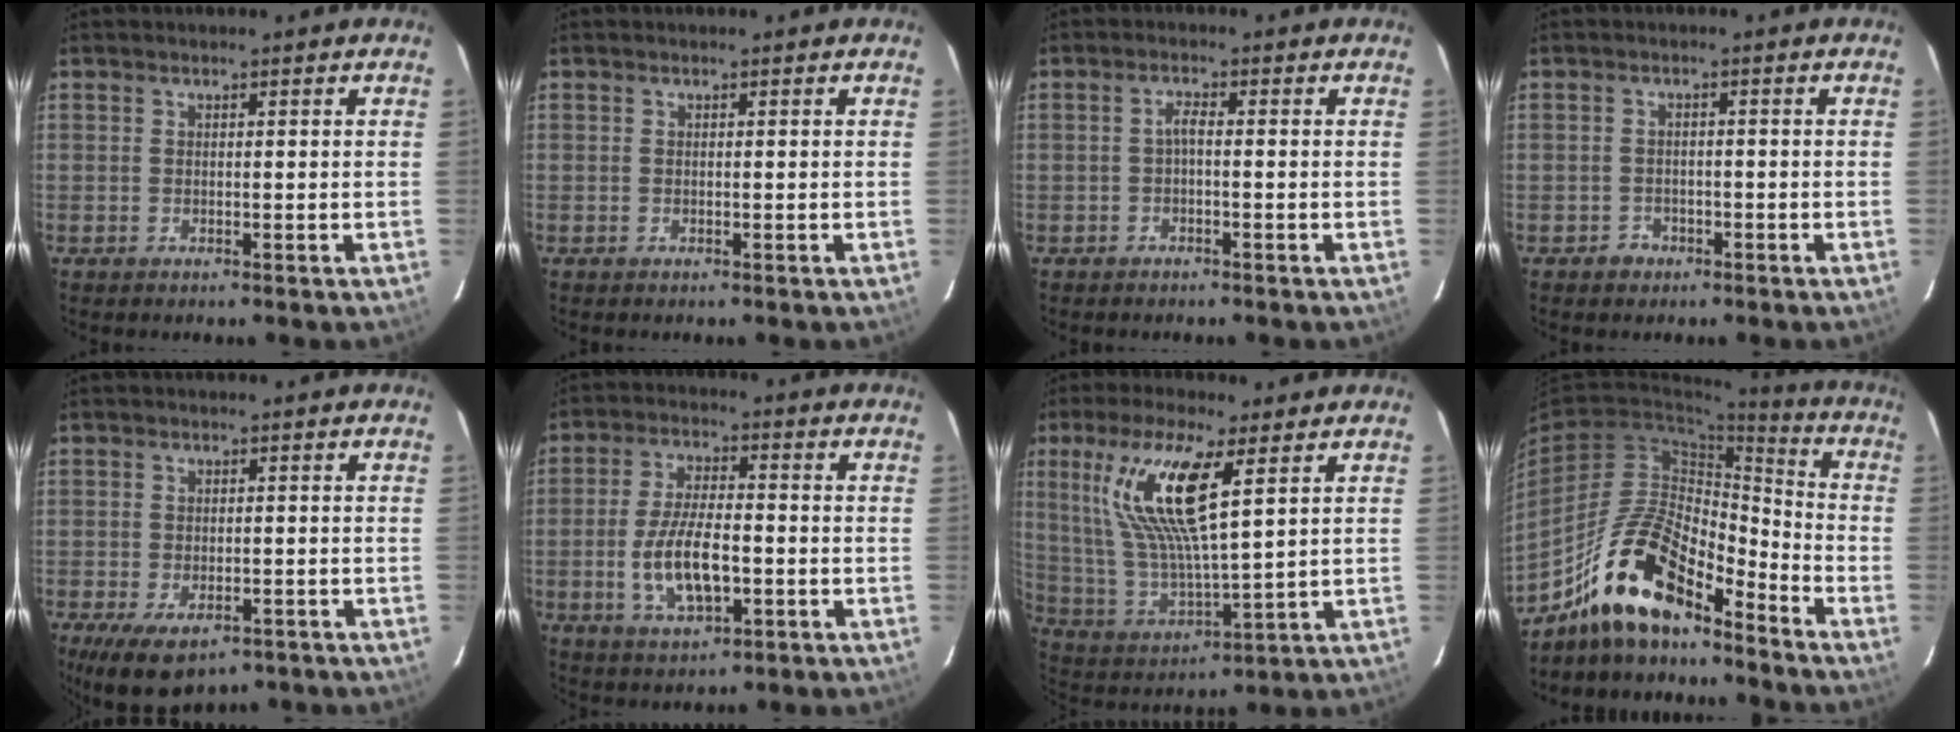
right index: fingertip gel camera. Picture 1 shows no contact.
{"total": 0.0}
{"total": 1.5, "force": [-0.6, 0.2, 1.4], "torque": [-0.028, 0.005, -0.012]}
{"total": 2.3, "force": [-1.4, 1.8, -0.1], "torque": [-0.003, 0.005, -0.019]}
{"total": 8.5, "force": [-5.1, 4.2, 5.4], "torque": [-0.111, -0.030, -0.074]}
{"total": 10.6, "force": [-2.7, 4.4, 9.3], "torque": [-0.186, -0.006, -0.044]}
{"total": 16.2, "force": [7.1, 3.1, 14.2], "torque": [-0.285, 0.000, 0.150]}
{"total": 15.7, "force": [-12.1, 4.9, 8.7], "torque": [-0.168, 0.012, -0.224]}